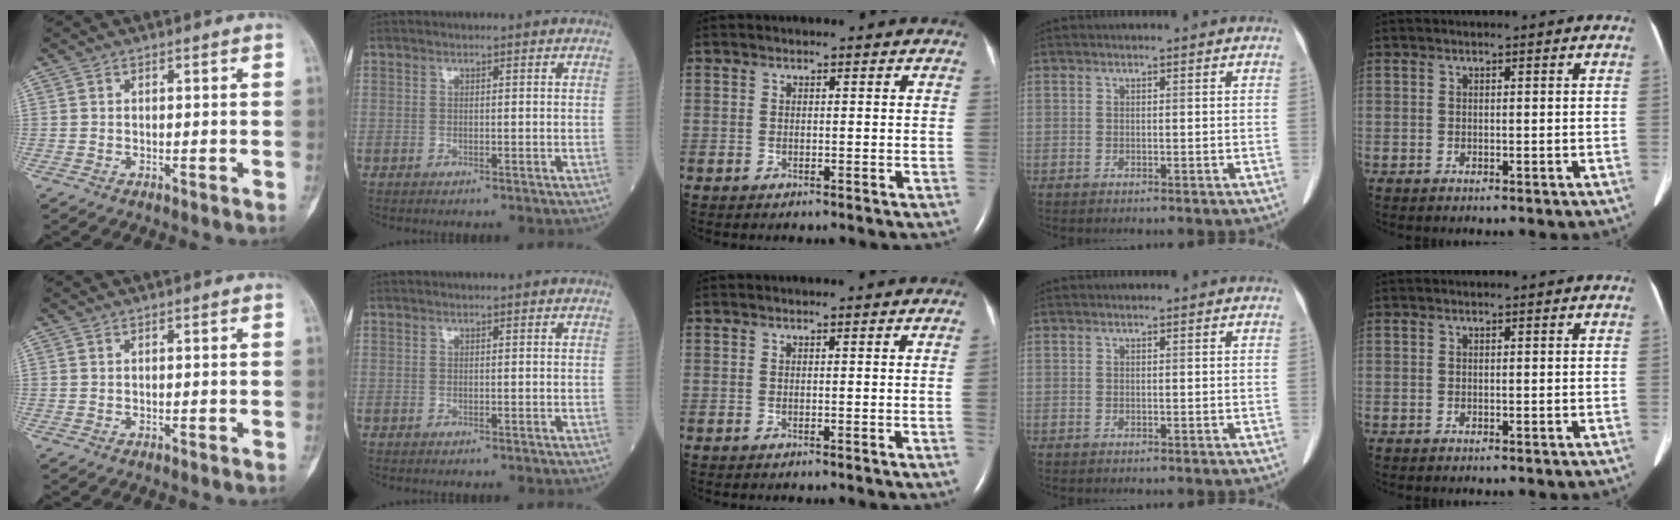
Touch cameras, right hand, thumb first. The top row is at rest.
{"middle": {"total": 1.2, "force": [-0.1, -0.5, 1.0], "torque": [-0.010, -0.001, -0.001]}}